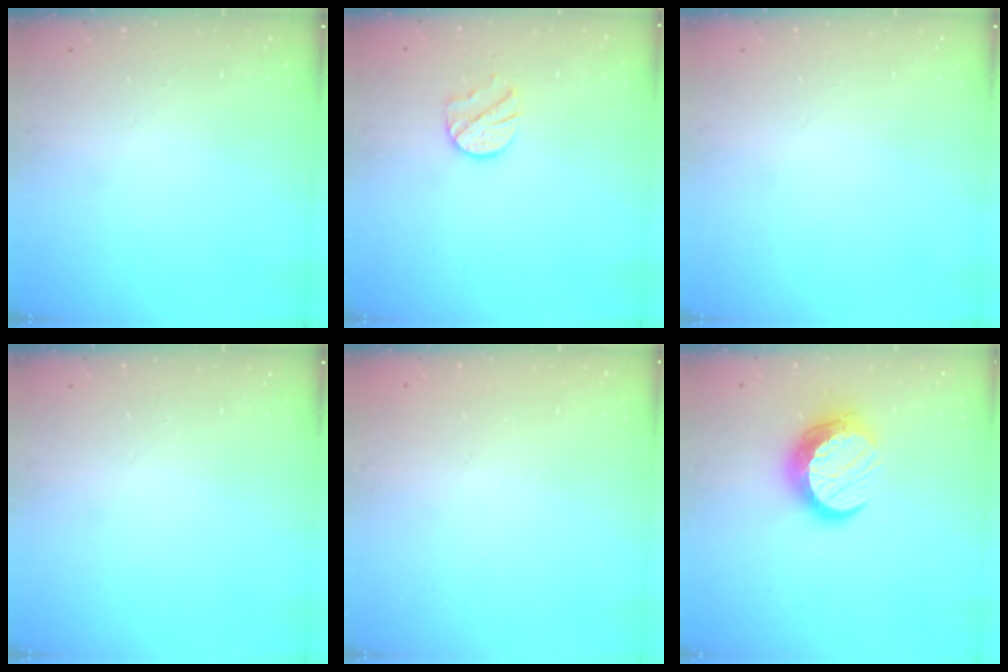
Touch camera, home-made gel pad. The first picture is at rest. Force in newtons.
{"total": 8.9, "press": 8.9, "slide": 0.2}
{"total": 0.0}
{"total": 0.0}
{"total": 0.6, "press": 0.6, "slide": 0.0}
{"total": 11.5, "press": 11.5, "slide": 0.8}